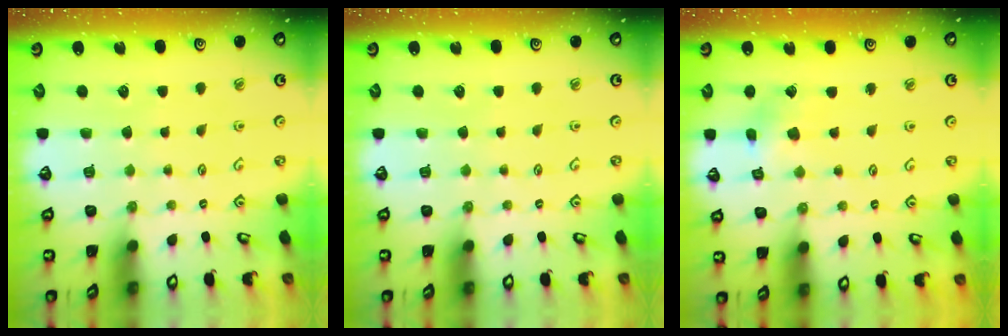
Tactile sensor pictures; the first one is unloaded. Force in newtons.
{"total": 0.0}
{"total": 2.7, "press": 2.7, "slide": 0.3}